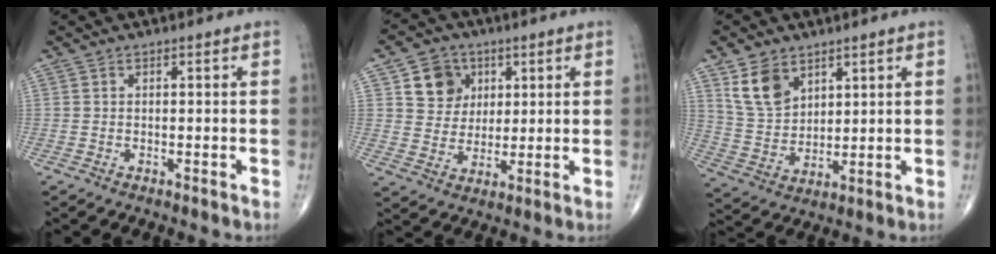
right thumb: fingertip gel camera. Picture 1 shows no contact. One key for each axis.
{"total": 8.6, "fx": 3.3, "fy": 7.4, "fz": 2.9, "tx": -0.013, "ty": -0.010, "tz": 0.058}
{"total": 9.1, "fx": 5.2, "fy": 5.9, "fz": 4.7, "tx": -0.074, "ty": -0.025, "tz": 0.113}